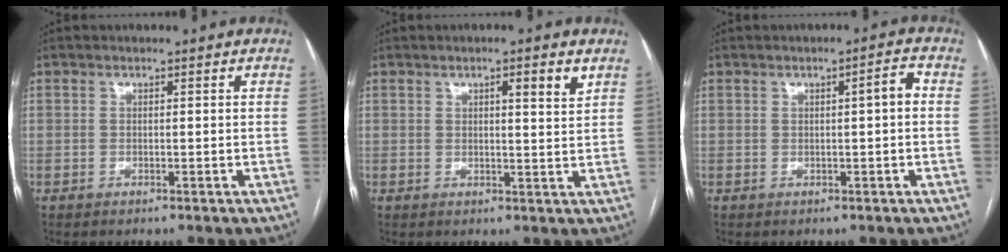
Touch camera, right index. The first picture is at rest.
{"total": 3.5, "force": [2.0, 0.2, 2.9], "torque": [-0.042, -0.006, 0.026]}
{"total": 2.4, "force": [0.2, 0.3, 2.4], "torque": [-0.032, 0.006, 0.002]}